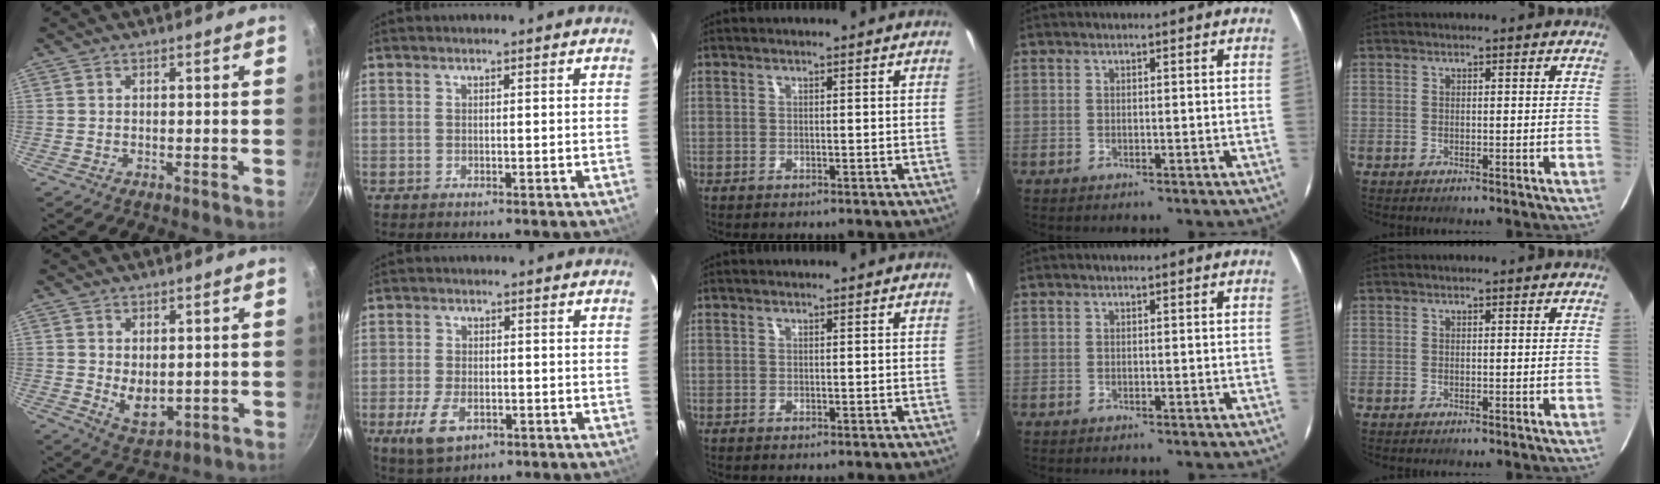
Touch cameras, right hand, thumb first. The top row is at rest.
{"thumb": {"total": 5.9, "force": [0.7, 3.7, 4.6], "torque": [-0.063, -0.020, 0.025]}, "index": {"total": 7.1, "force": [-3.1, 3.9, 5.2], "torque": [-0.120, -0.010, -0.051]}}